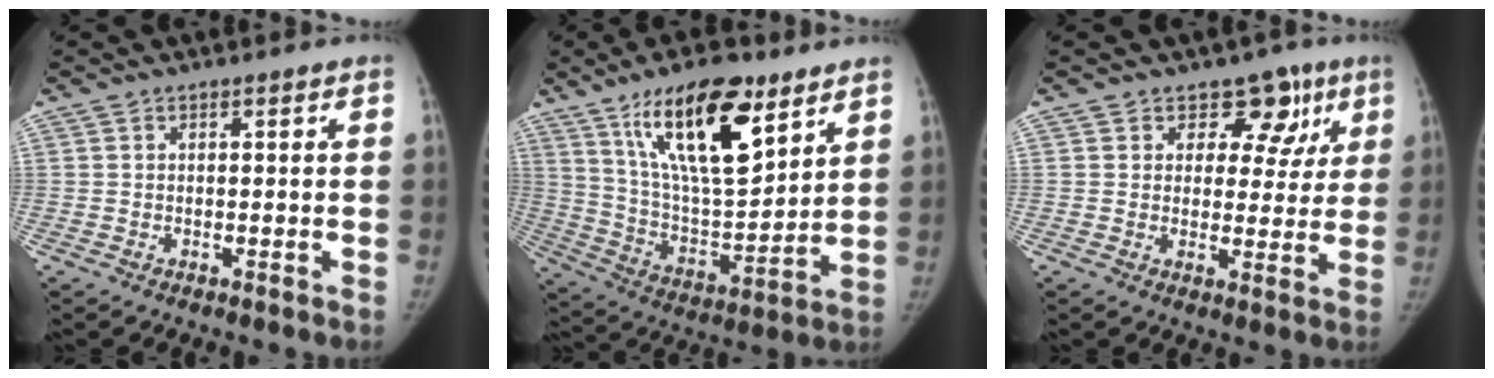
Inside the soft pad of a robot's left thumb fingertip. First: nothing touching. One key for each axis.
{"total": 20.8, "fx": 11.8, "fy": 7.6, "fz": 15.3, "tx": -0.229, "ty": -0.055, "tz": 0.217}
{"total": 8.5, "fx": 4.7, "fy": 6.4, "fz": 3.1, "tx": 0.019, "ty": -0.011, "tz": 0.056}